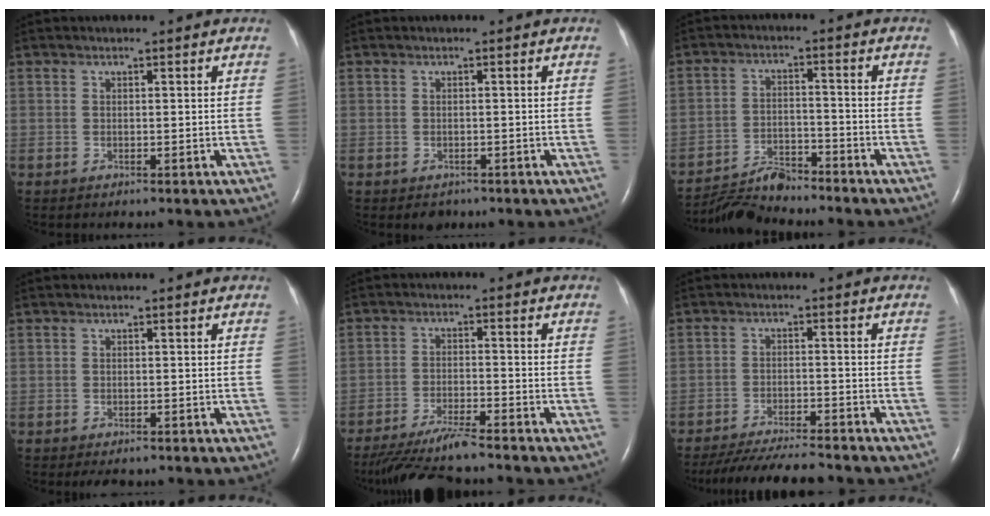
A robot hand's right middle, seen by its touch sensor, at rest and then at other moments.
{"total": 1.6, "force": [-1.1, 1.0, 0.5], "torque": [-0.007, 0.000, -0.008]}
{"total": 6.3, "force": [-6.3, 0.2, 0.2], "torque": [-0.012, -0.009, -0.112]}
{"total": 1.7, "force": [-1.3, 0.8, 0.8], "torque": [-0.012, -0.002, -0.013]}
{"total": 8.7, "force": [-7.9, -0.1, 3.8], "torque": [-0.065, -0.026, -0.134]}
{"total": 12.0, "force": [-11.1, 1.1, 4.6], "torque": [-0.074, -0.018, -0.164]}